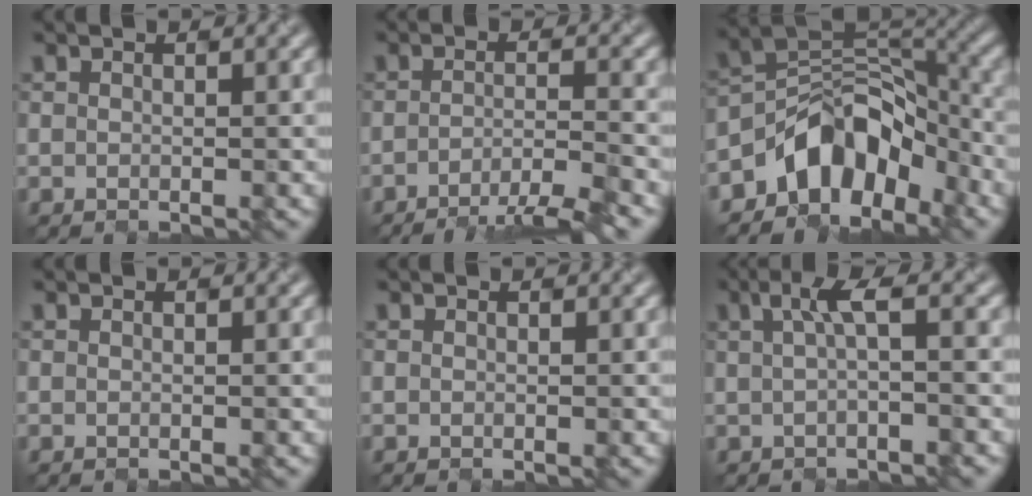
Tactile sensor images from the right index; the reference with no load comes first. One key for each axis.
{"total": 5.4, "fx": -3.7, "fy": 0.6, "fz": 3.9, "tx": -0.058, "ty": -0.003, "tz": -0.060}
{"total": 6.2, "fx": -4.5, "fy": 3.5, "fz": 2.4, "tx": -0.015, "ty": 0.013, "tz": -0.081}
{"total": 0.0}
{"total": 0.0}
{"total": 2.7, "fx": 0.1, "fy": 0.4, "fz": 2.7, "tx": -0.048, "ty": 0.004, "tz": 0.008}